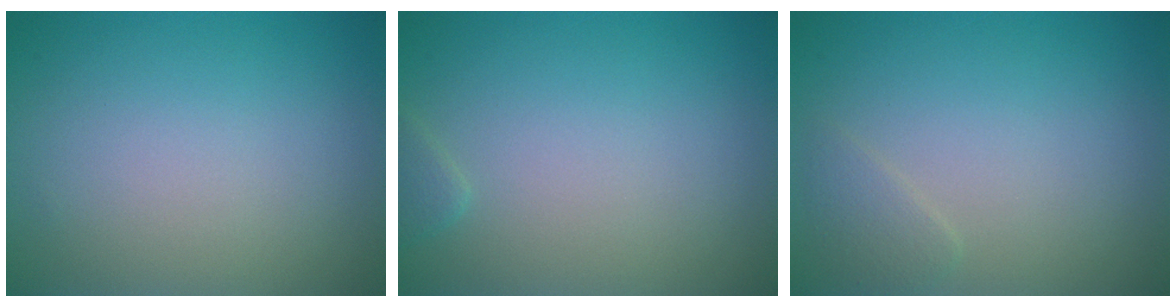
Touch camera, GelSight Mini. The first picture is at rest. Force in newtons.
{"total": 0.6, "press": 0.6, "slide": 0.1}
{"total": 1.2, "press": 1.2, "slide": 0.0}